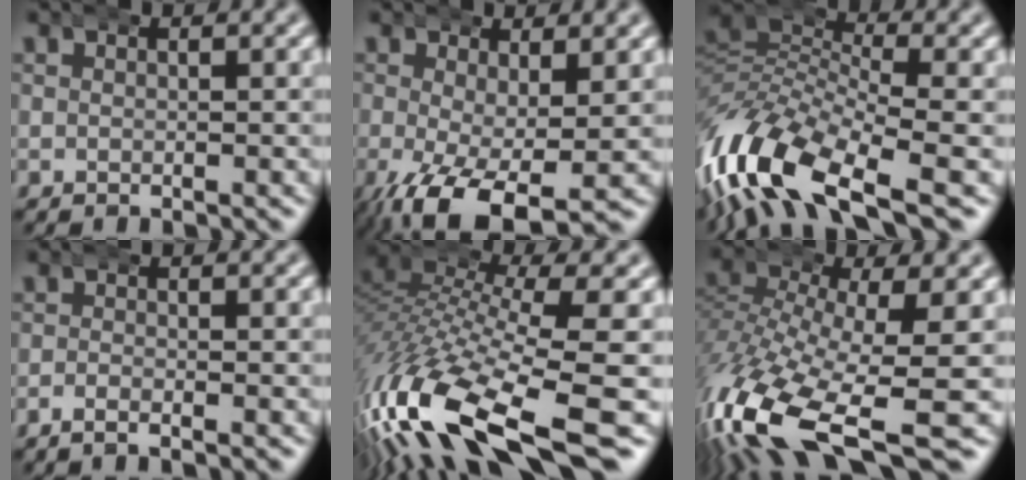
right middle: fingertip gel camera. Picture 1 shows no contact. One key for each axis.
{"total": 6.8, "fx": -3.3, "fy": 2.9, "fz": 5.2, "tx": -0.118, "ty": -0.052, "tz": -0.030}
{"total": 11.0, "fx": -3.6, "fy": 6.8, "fz": 7.8, "tx": -0.190, "ty": -0.050, "tz": -0.048}
{"total": 1.1, "fx": -1.0, "fy": 0.0, "fz": 0.5, "tx": -0.010, "ty": 0.001, "tz": -0.023}
{"total": 11.2, "fx": -5.0, "fy": 4.8, "fz": 8.8, "tx": -0.202, "ty": -0.042, "tz": -0.065}
{"total": 10.4, "fx": -5.7, "fy": 4.4, "fz": 7.4, "tx": -0.186, "ty": -0.064, "tz": -0.066}